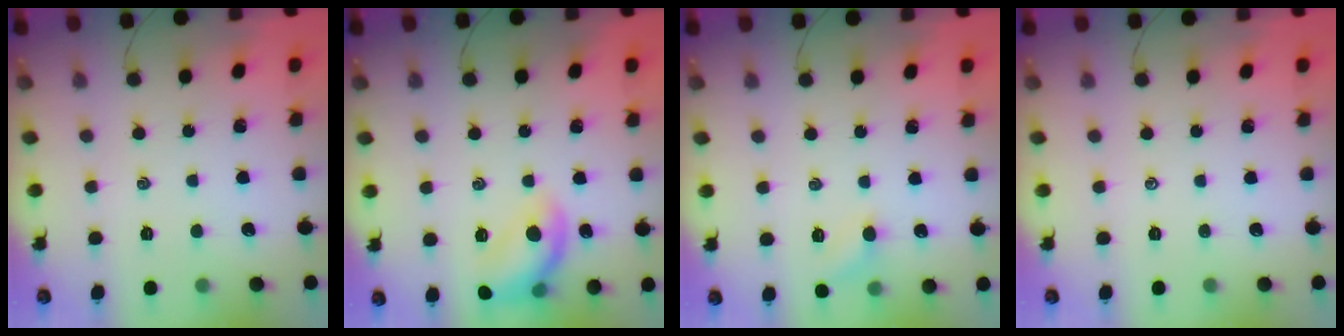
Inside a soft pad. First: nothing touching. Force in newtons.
{"total": 13.1, "press": 13.1, "slide": 1.3}
{"total": 5.7, "press": 5.4, "slide": 1.8}
{"total": 0.0}